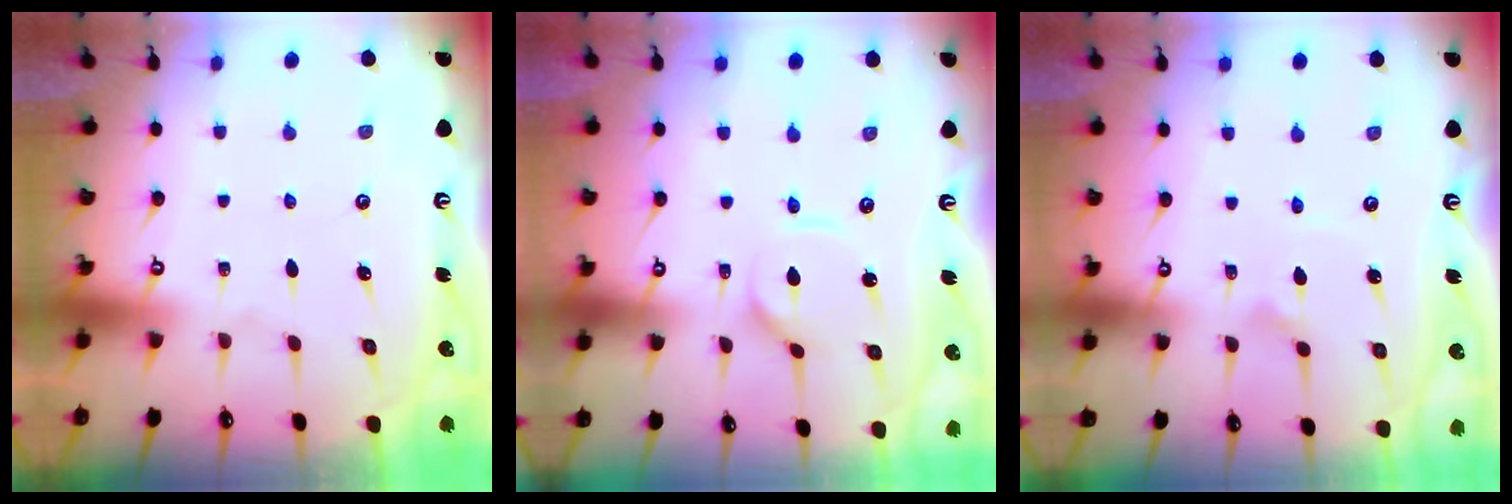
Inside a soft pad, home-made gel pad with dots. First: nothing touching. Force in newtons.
{"total": 3.9, "press": 3.9, "slide": 0.3}
{"total": 1.3, "press": 1.3, "slide": 0.2}